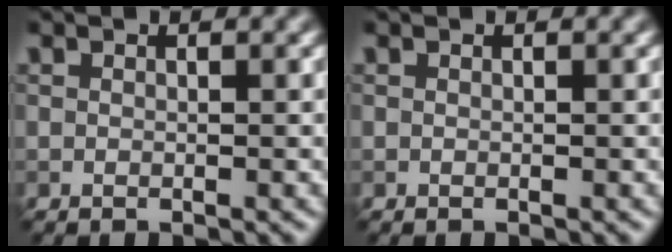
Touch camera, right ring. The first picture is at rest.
{"total": 0.0}